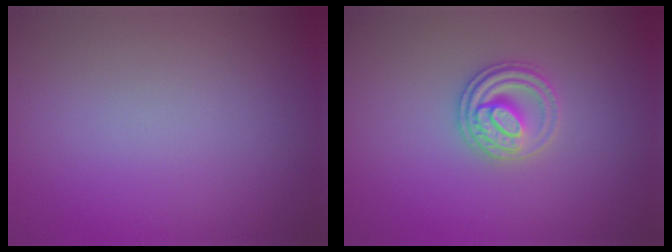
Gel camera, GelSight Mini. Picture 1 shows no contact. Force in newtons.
{"total": 2.7, "press": 2.5, "slide": 0.9}